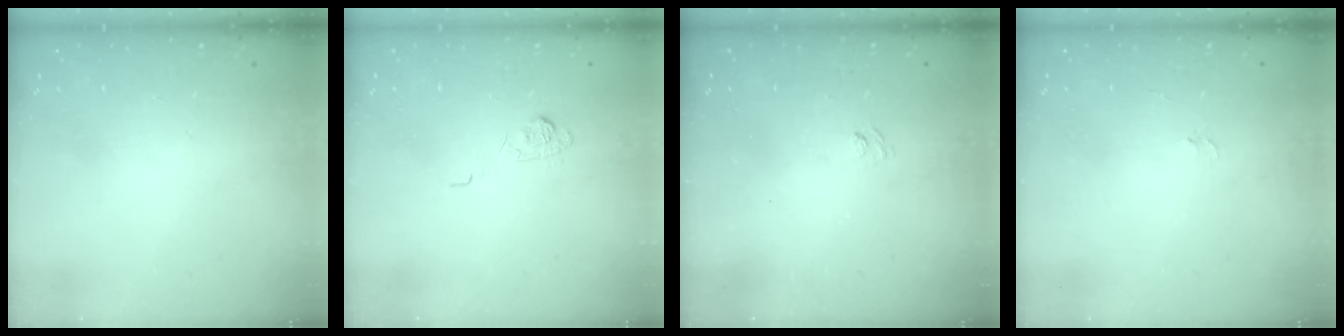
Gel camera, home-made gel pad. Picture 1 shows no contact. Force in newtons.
{"total": 6.2, "press": 6.1, "slide": 1.5}
{"total": 2.8, "press": 2.6, "slide": 1.0}
{"total": 3.2, "press": 3.2, "slide": 0.2}